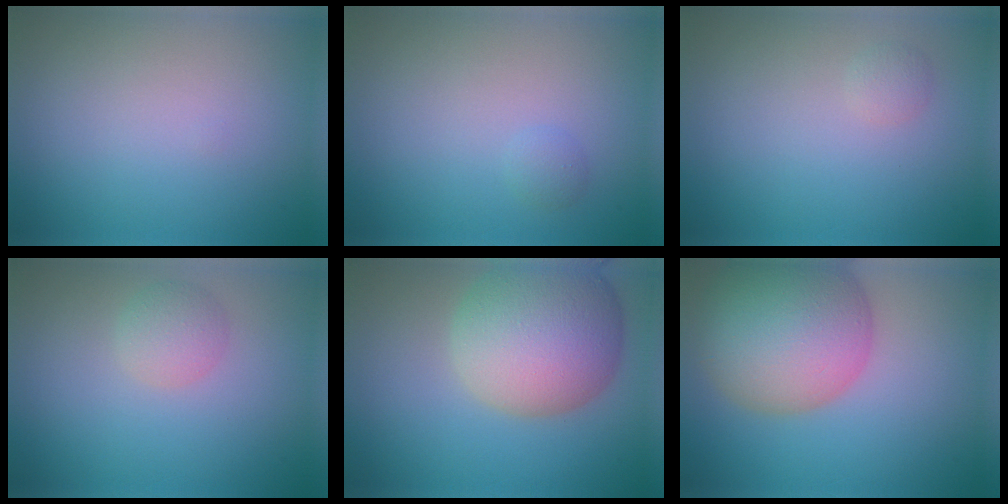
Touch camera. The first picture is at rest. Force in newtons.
{"total": 0.7, "press": 0.7, "slide": 0.1}
{"total": 0.8, "press": 0.8, "slide": 0.1}
{"total": 2.1, "press": 2.1, "slide": 0.1}
{"total": 10.4, "press": 10.4, "slide": 0.9}
{"total": 11.4, "press": 11.3, "slide": 0.5}